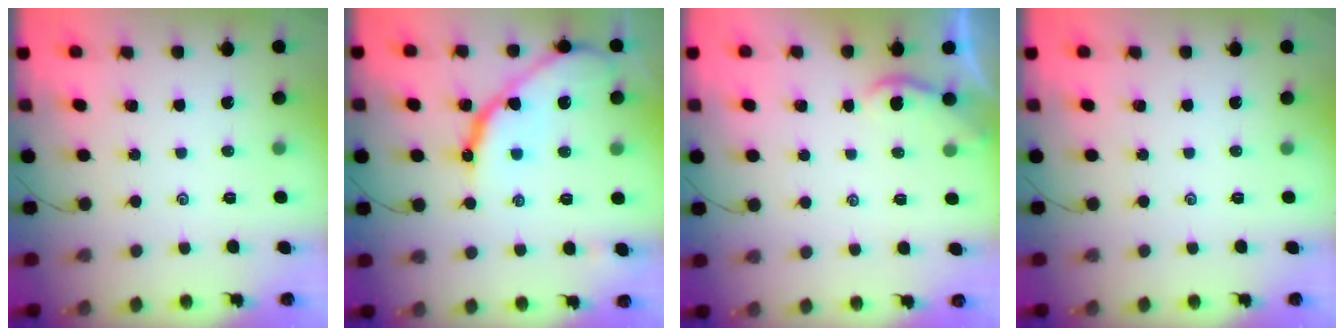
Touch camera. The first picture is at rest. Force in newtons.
{"total": 13.5, "press": 13.4, "slide": 1.2}
{"total": 1.6, "press": 1.6, "slide": 0.2}
{"total": 0.0}